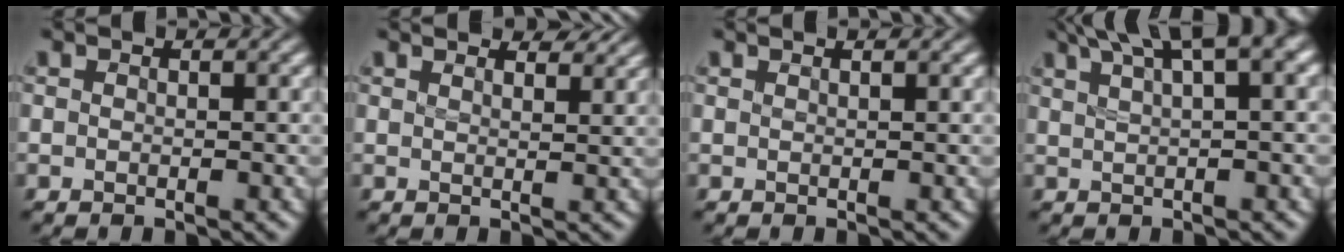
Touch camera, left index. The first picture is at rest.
{"total": 4.7, "force": [4.1, 1.3, 1.9], "torque": [-0.013, 0.016, 0.029]}
{"total": 1.1, "force": [0.7, 0.4, 0.8], "torque": [-0.002, 0.000, -0.001]}
{"total": 7.1, "force": [4.5, 1.6, 5.3], "torque": [-0.073, 0.026, 0.071]}